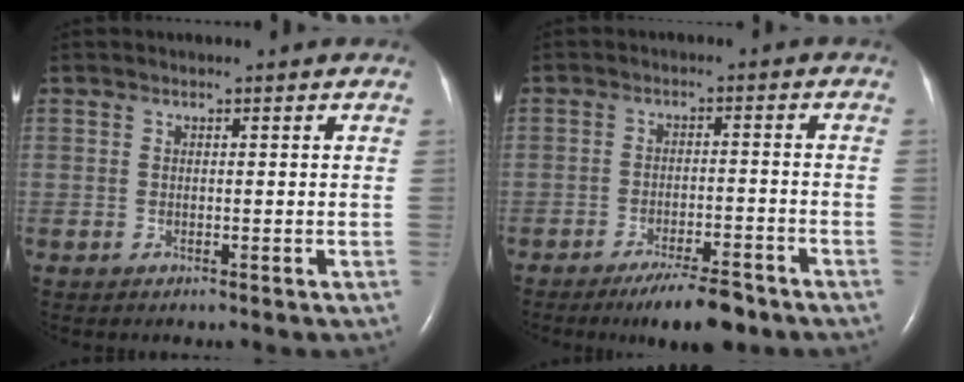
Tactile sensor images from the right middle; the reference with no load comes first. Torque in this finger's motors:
{"motor_torque": [1.11, -1.03, 0.29, 0.09]}